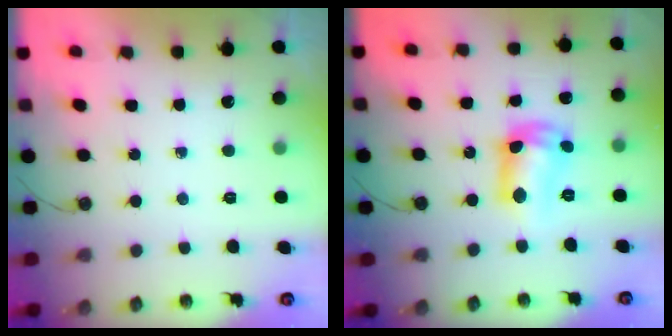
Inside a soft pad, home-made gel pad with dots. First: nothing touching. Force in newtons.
{"total": 12.3, "press": 12.3, "slide": 1.0}